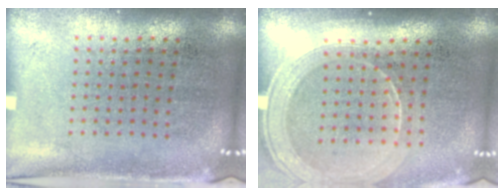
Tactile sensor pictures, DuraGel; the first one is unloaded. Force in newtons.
{"total": 1.8, "press": 1.6, "slide": 0.7}